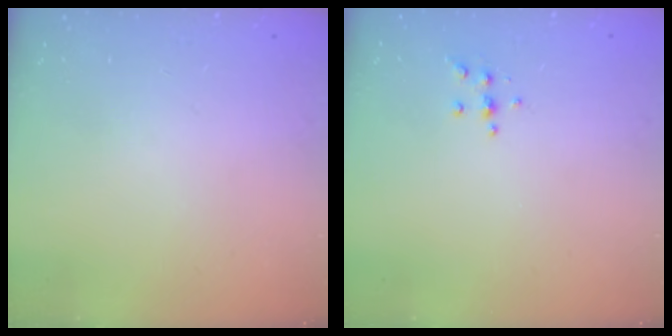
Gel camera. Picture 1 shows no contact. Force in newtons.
{"total": 4.2, "press": 4.2, "slide": 0.4}